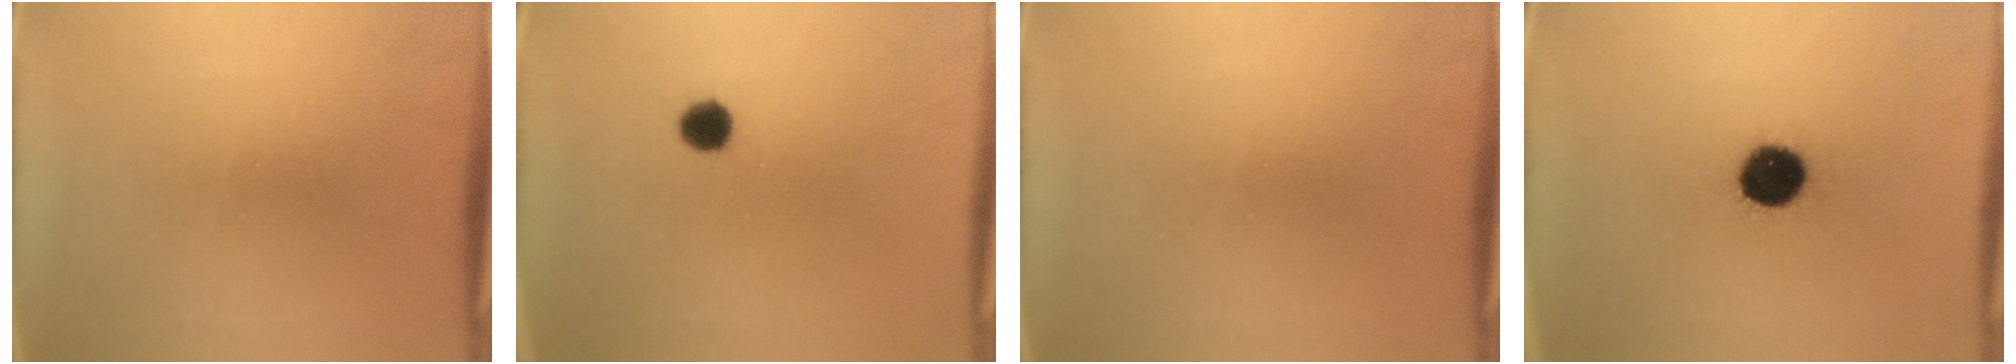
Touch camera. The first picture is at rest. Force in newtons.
{"total": 2.8}
{"total": 0.0}
{"total": 12.5}